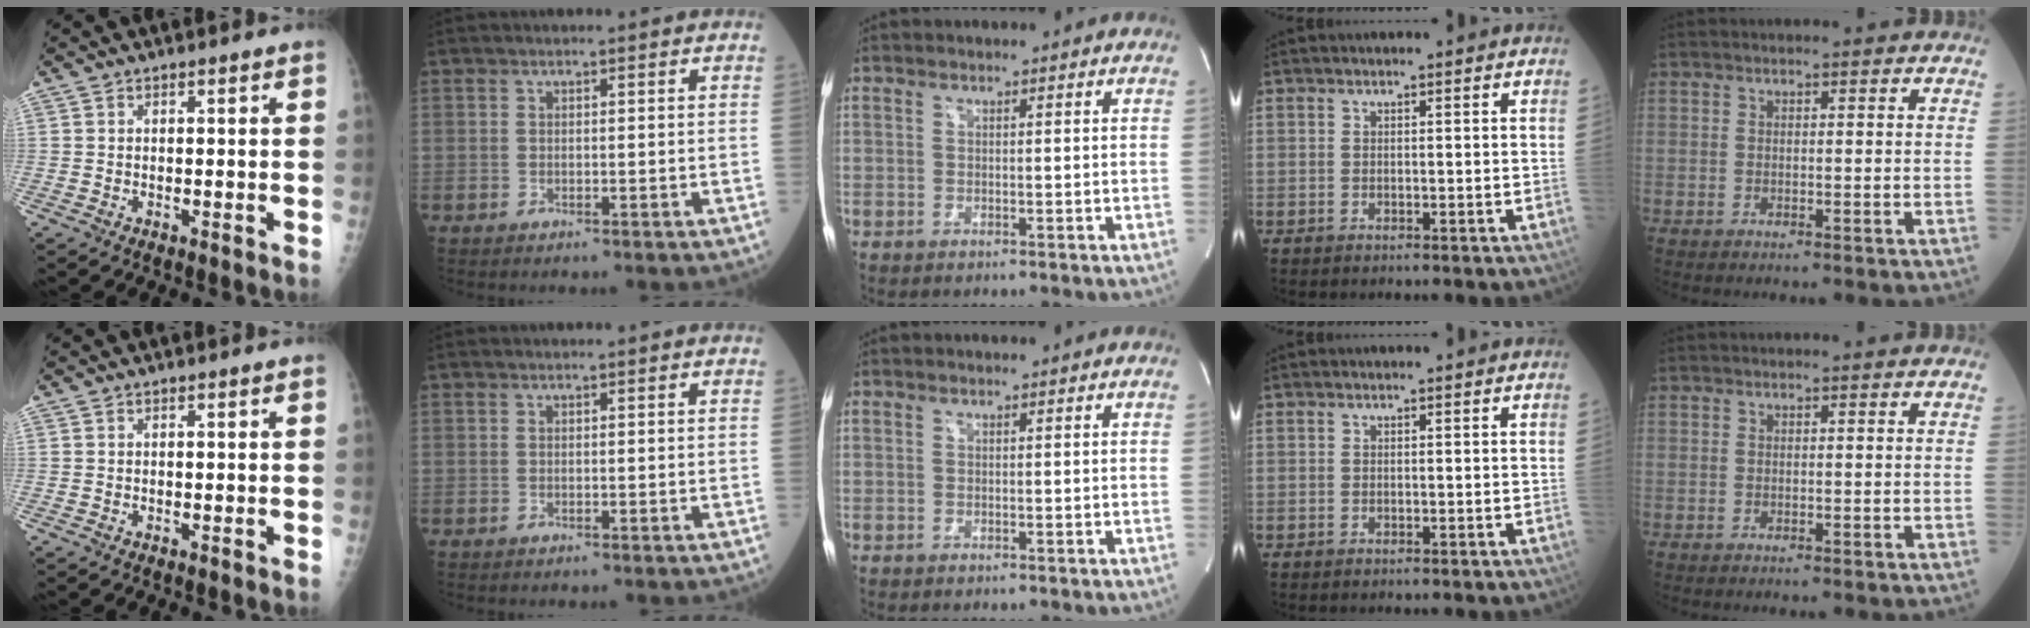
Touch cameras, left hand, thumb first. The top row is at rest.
{}